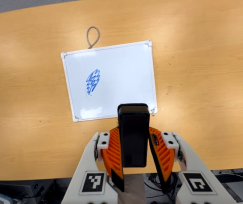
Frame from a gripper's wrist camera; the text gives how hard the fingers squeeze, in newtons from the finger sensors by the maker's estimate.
{"total": 6.1, "left": 5.3, "right": 6.9}